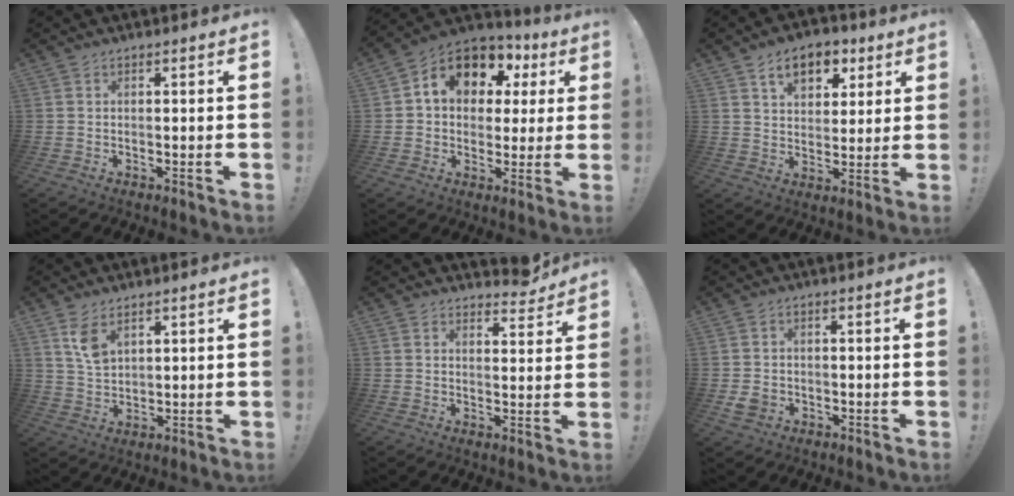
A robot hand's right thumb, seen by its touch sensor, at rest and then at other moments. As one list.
[{"total": 11.8, "force": [4.8, 8.8, 6.2], "torque": [-0.097, -0.026, 0.088]}, {"total": 11.0, "force": [5.7, 7.1, 6.2], "torque": [-0.090, -0.019, 0.105]}, {"total": 6.6, "force": [3.8, 3.6, 4.0], "torque": [-0.057, -0.023, 0.068]}, {"total": 5.0, "force": [4.4, 1.8, 1.5], "torque": [-0.007, -0.036, 0.077]}, {"total": 3.6, "force": [-1.0, 3.0, 1.9], "torque": [-0.041, 0.003, -0.016]}]